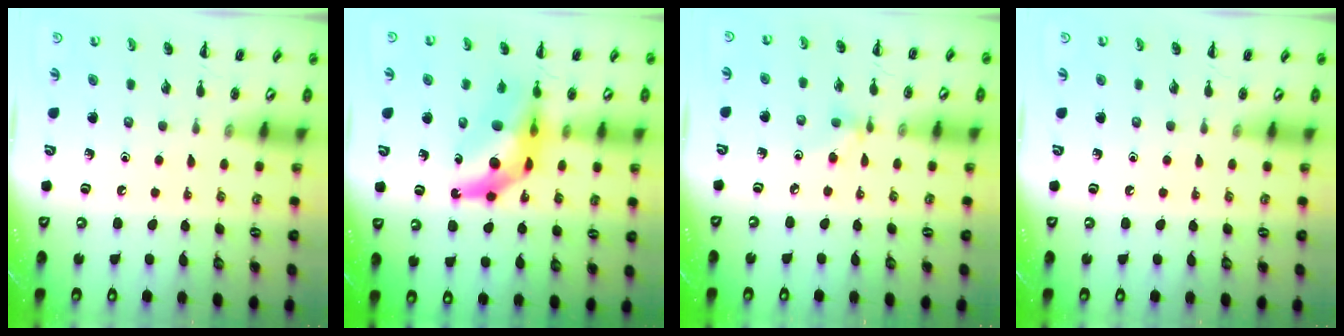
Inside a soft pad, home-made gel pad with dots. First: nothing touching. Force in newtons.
{"total": 12.0, "press": 11.5, "slide": 3.6}
{"total": 3.5, "press": 3.3, "slide": 1.0}
{"total": 0.0}